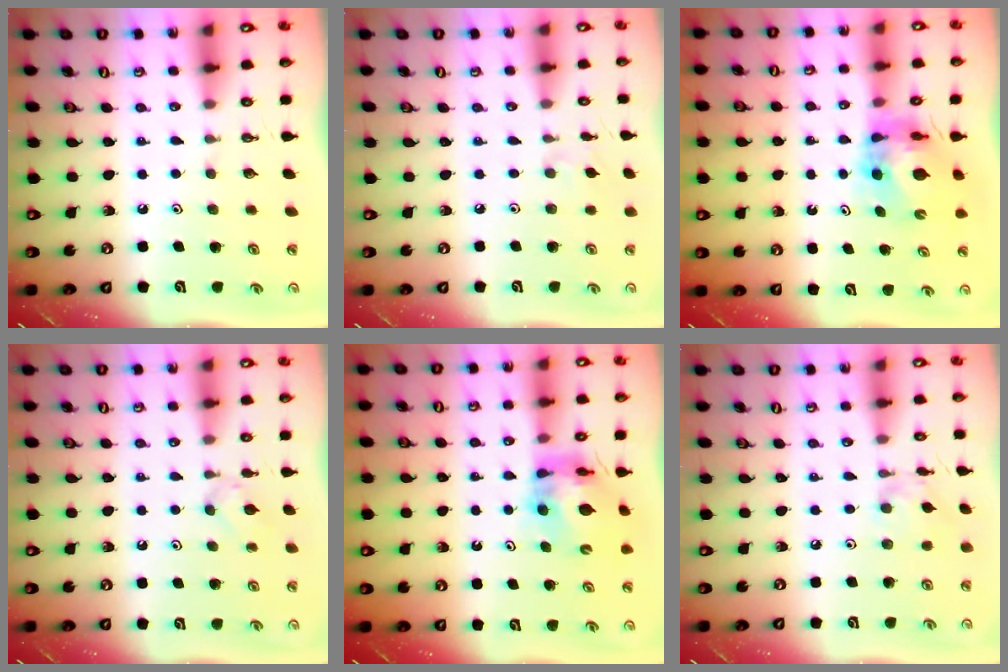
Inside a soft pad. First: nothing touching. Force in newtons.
{"total": 2.4, "press": 2.4, "slide": 0.6}
{"total": 10.0, "press": 10.0, "slide": 1.0}
{"total": 2.9, "press": 2.8, "slide": 0.6}
{"total": 10.9, "press": 10.9, "slide": 1.2}
{"total": 4.2, "press": 4.2, "slide": 0.4}